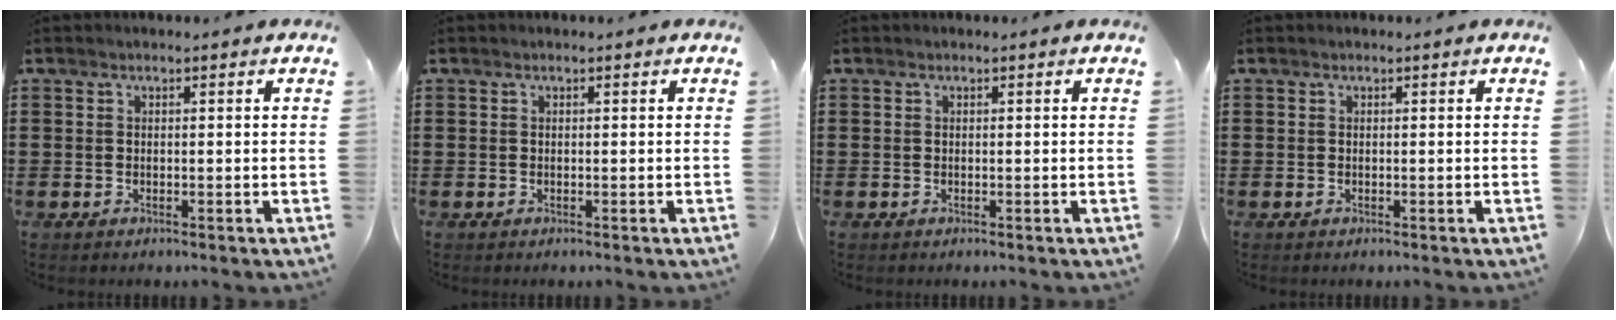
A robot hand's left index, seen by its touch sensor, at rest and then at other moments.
{"total": 0.0}
{"total": 0.0}
{"total": 0.0}